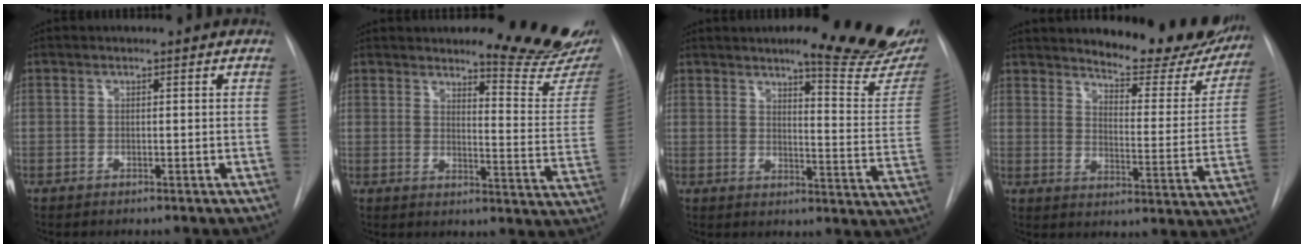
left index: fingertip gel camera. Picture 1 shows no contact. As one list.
[{"total": 14.6, "force": [13.2, 1.1, 6.1], "torque": [-0.067, -0.098, 0.147]}, {"total": 18.0, "force": [14.1, 2.5, 10.8], "torque": [-0.122, -0.052, 0.162]}, {"total": 18.8, "force": [16.8, 4.7, 7.0], "torque": [-0.076, -0.055, 0.205]}]